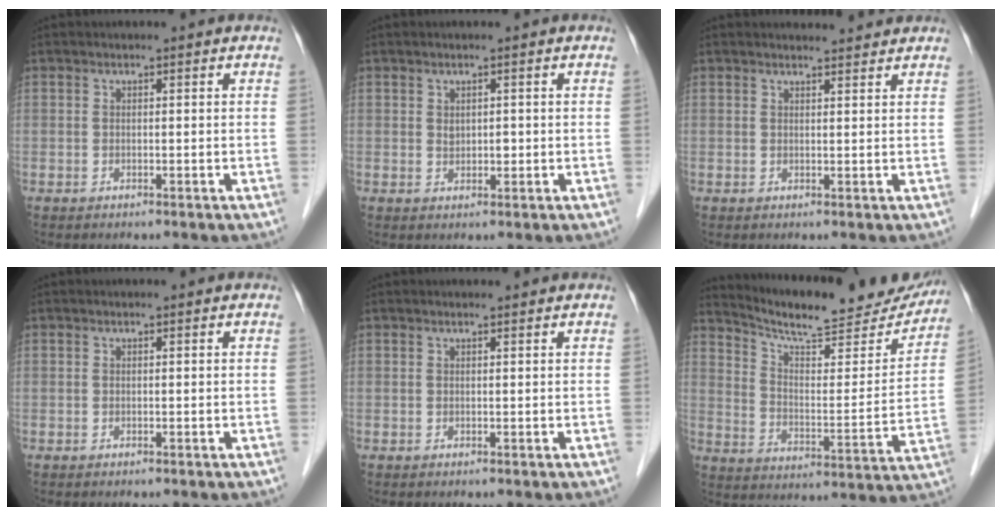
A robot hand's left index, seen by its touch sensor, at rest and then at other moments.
{"total": 1.4, "force": [0.1, 1.0, 1.0], "torque": [-0.016, 0.000, 0.004]}
{"total": 3.0, "force": [3.0, 0.3, 0.3], "torque": [-0.011, 0.004, 0.037]}
{"total": 0.0}
{"total": 0.6, "force": [0.6, 0.0, 0.1], "torque": [-0.007, 0.004, 0.010]}
{"total": 21.4, "force": [20.0, 3.3, 7.0], "torque": [-0.104, -0.041, 0.272]}